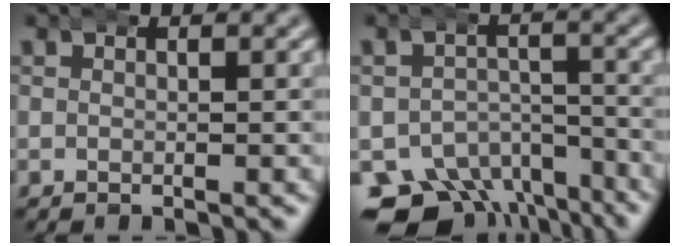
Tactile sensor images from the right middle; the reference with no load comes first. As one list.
[{"total": 11.6, "force": [-7.3, 7.7, 4.5], "torque": [-0.083, -0.049, -0.112]}]